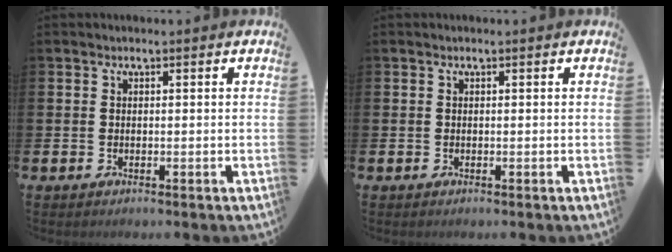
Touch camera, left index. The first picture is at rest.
{"total": 0.0}